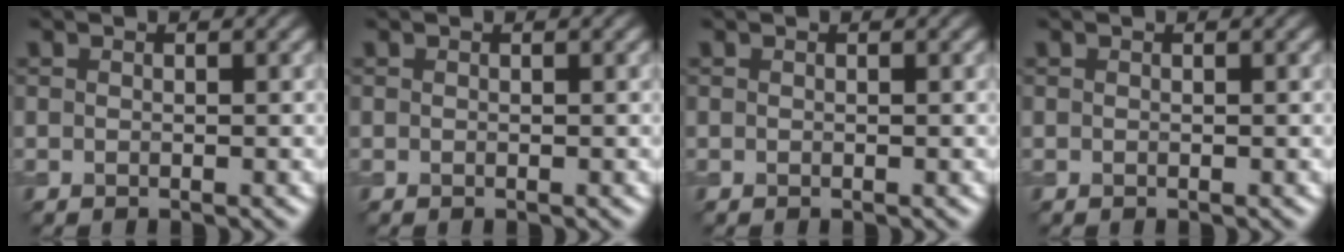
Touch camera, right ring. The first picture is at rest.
{"total": 0.0}
{"total": 0.0}
{"total": 0.0}